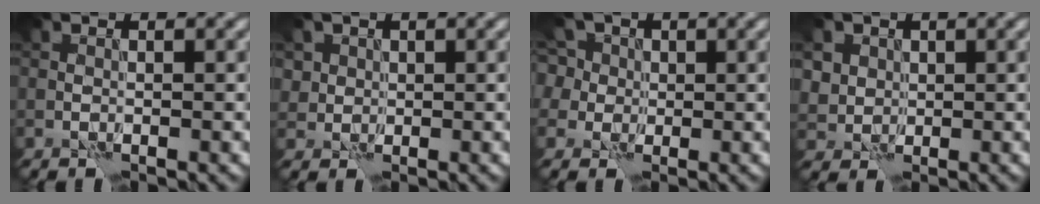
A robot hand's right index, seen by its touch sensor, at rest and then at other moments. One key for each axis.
{"total": 2.1, "fx": 1.0, "fy": 1.8, "fz": 0.4, "tx": -0.014, "ty": -0.007, "tz": 0.034}
{"total": 6.9, "fx": 2.9, "fy": 5.5, "fz": 3.0, "tx": -0.058, "ty": 0.026, "tz": 0.018}
{"total": 3.7, "fx": 1.6, "fy": 3.1, "fz": 1.1, "tx": -0.037, "ty": 0.003, "tz": 0.037}